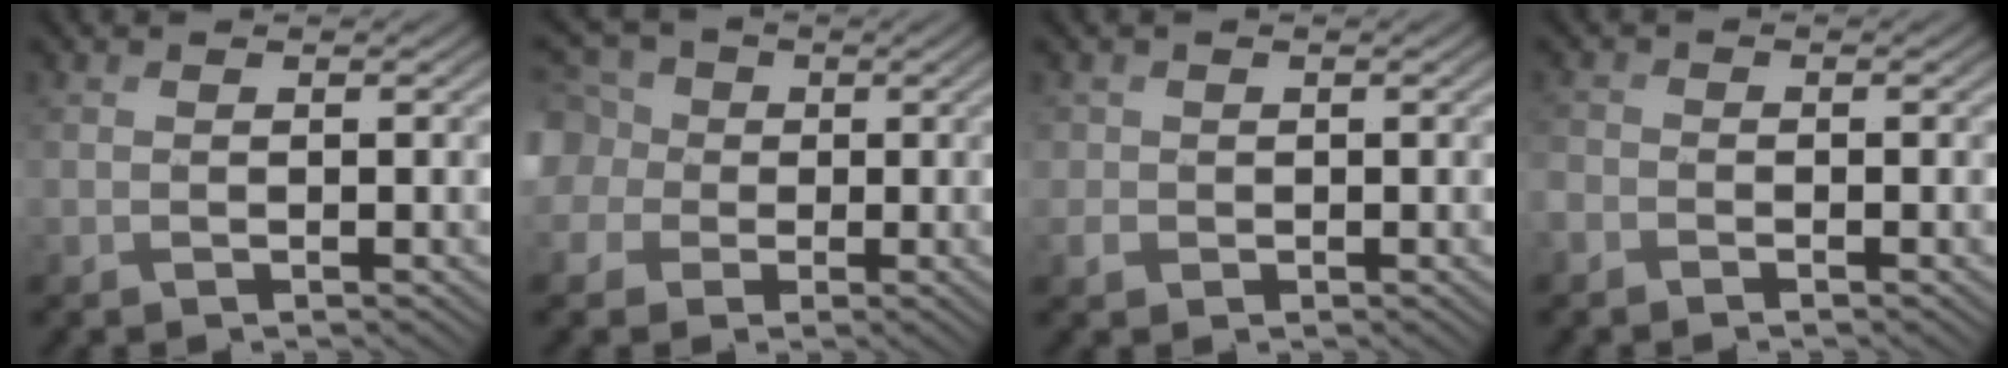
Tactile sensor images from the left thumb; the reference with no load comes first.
{"total": 9.1, "force": [1.0, 8.1, 4.1], "torque": [-0.151, 0.015, -0.004]}
{"total": 1.9, "force": [-0.1, 1.9, 0.2], "torque": [-0.006, -0.001, -0.005]}
{"total": 1.7, "force": [-1.3, 1.0, 0.5], "torque": [-0.013, -0.002, -0.036]}